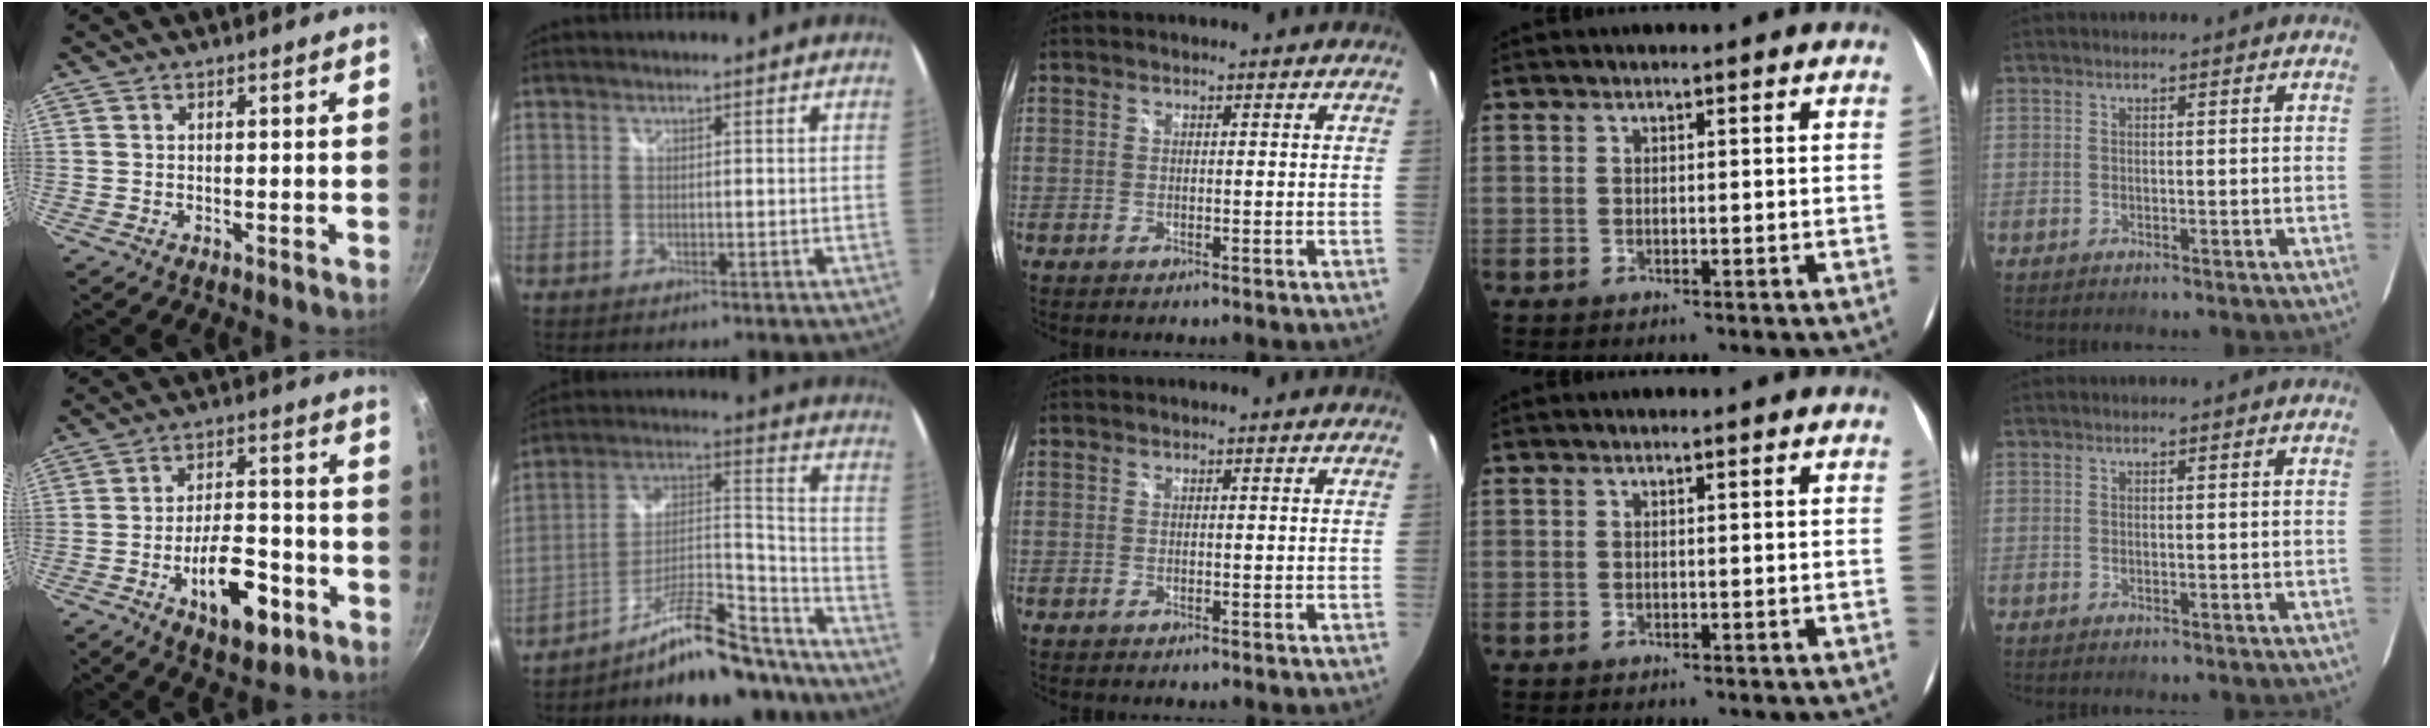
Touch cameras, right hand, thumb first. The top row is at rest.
{"thumb": {"total": 13.6, "force": [-5.6, 6.5, 10.5], "torque": [-0.137, 0.034, -0.080]}, "index": {"total": 17.3, "force": [-14.3, 4.6, 8.6], "torque": [-0.142, 0.037, -0.212]}}